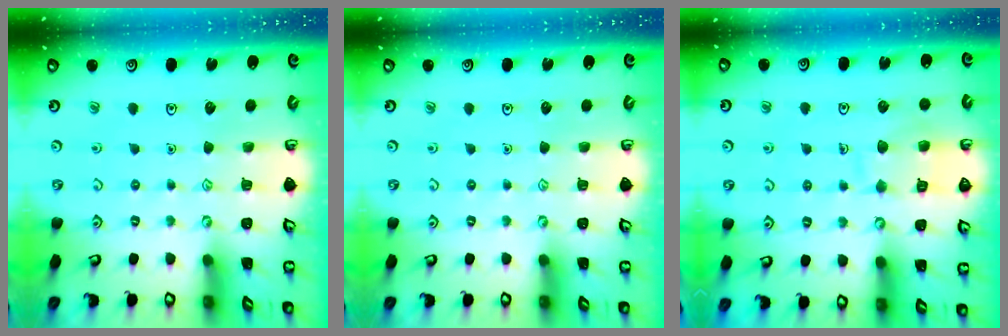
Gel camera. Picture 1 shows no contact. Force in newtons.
{"total": 0.0}
{"total": 9.7, "press": 9.7, "slide": 0.9}